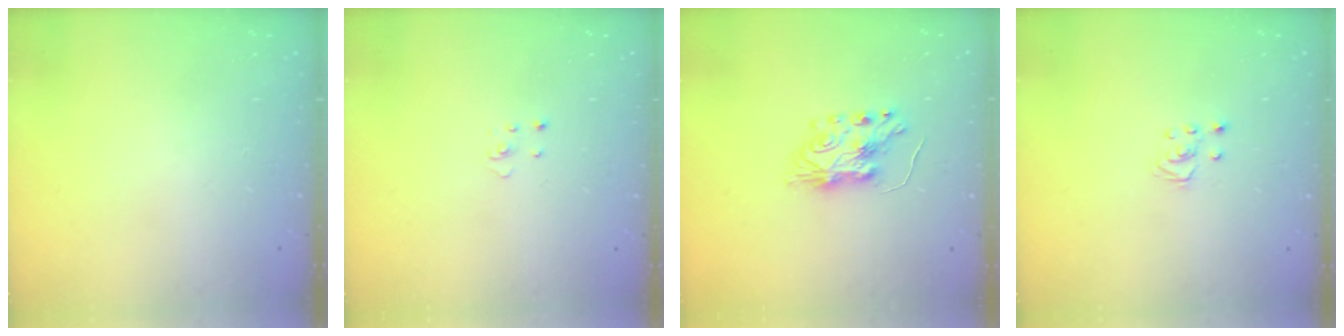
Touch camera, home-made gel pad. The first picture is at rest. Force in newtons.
{"total": 2.2, "press": 2.2, "slide": 0.2}
{"total": 8.7, "press": 8.6, "slide": 0.9}
{"total": 2.5, "press": 2.5, "slide": 0.2}